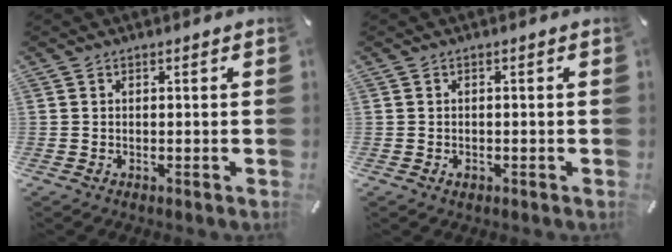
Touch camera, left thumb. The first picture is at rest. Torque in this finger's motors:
{"motor_torque": [0.18, 0.74, -0.33, -0.05, -0.06]}